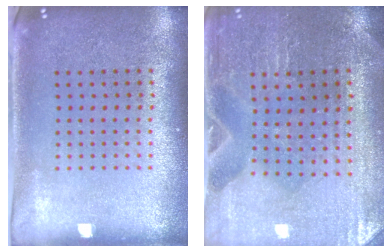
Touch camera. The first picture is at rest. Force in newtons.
{"total": 0.8, "press": 0.8, "slide": 0.2}